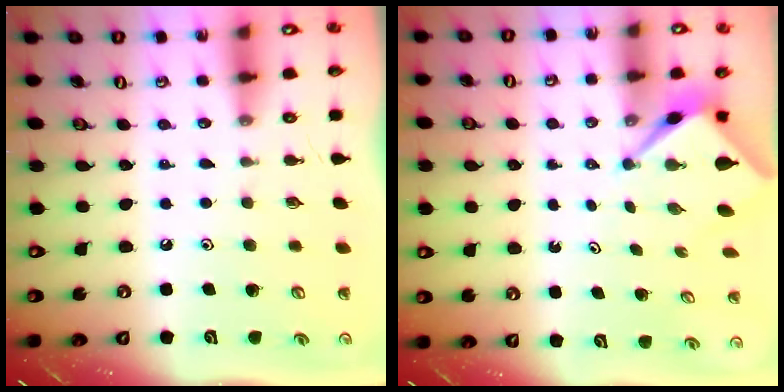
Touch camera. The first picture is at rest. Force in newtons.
{"total": 2.7, "press": 2.7, "slide": 0.2}